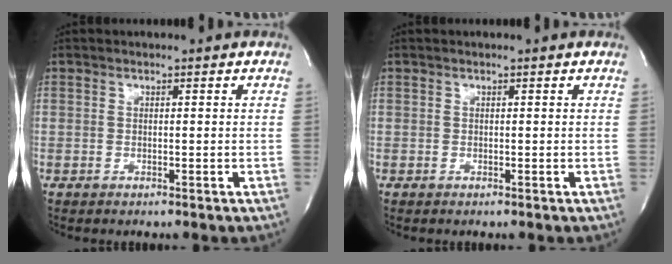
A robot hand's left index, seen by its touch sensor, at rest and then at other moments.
{"total": 0.0}